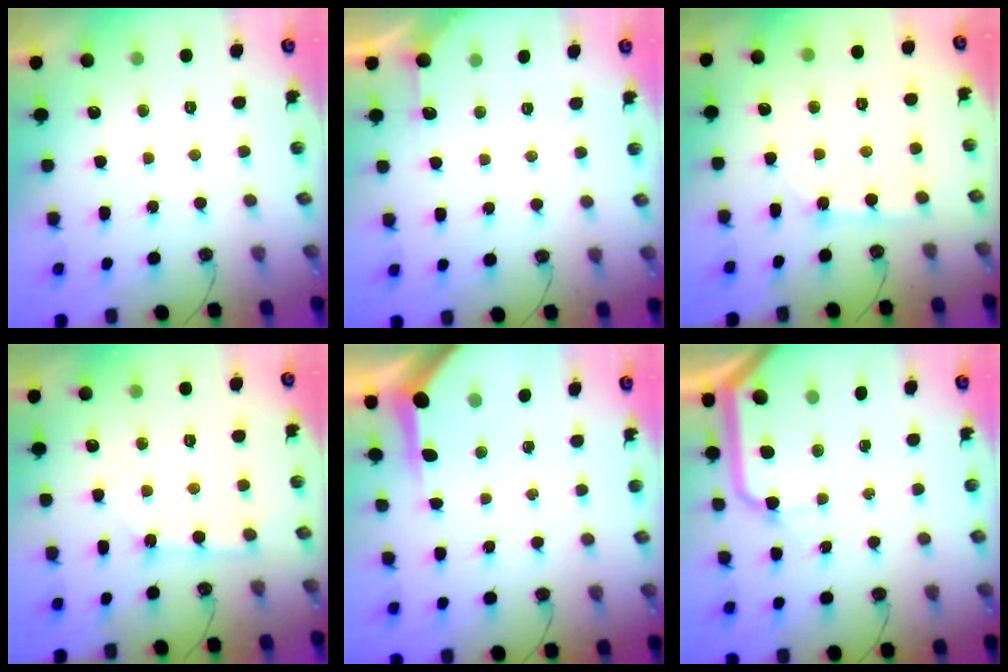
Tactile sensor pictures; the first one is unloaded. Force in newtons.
{"total": 3.9, "press": 3.9, "slide": 0.4}
{"total": 2.2, "press": 2.2, "slide": 0.3}
{"total": 3.0, "press": 3.0, "slide": 0.4}
{"total": 5.7, "press": 5.7, "slide": 0.3}
{"total": 11.9, "press": 11.8, "slide": 1.9}